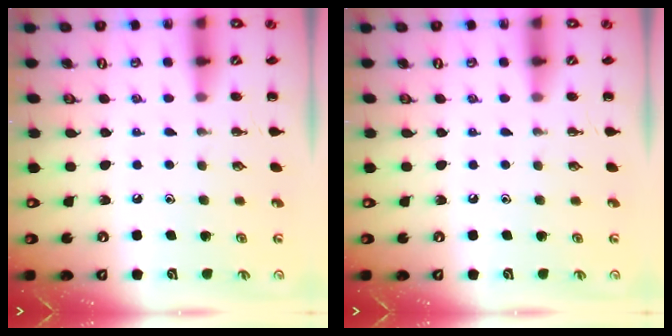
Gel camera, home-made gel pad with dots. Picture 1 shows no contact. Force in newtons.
{"total": 0.0}